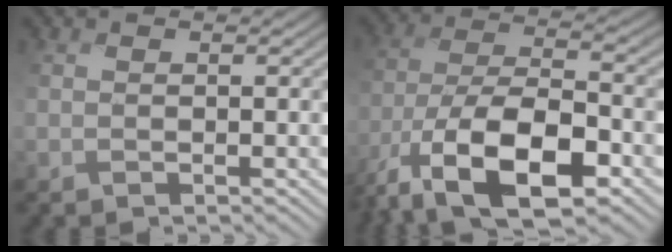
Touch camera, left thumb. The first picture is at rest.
{"total": 14.4, "force": [-8.3, 5.7, 10.4], "torque": [-0.218, -0.016, -0.165]}